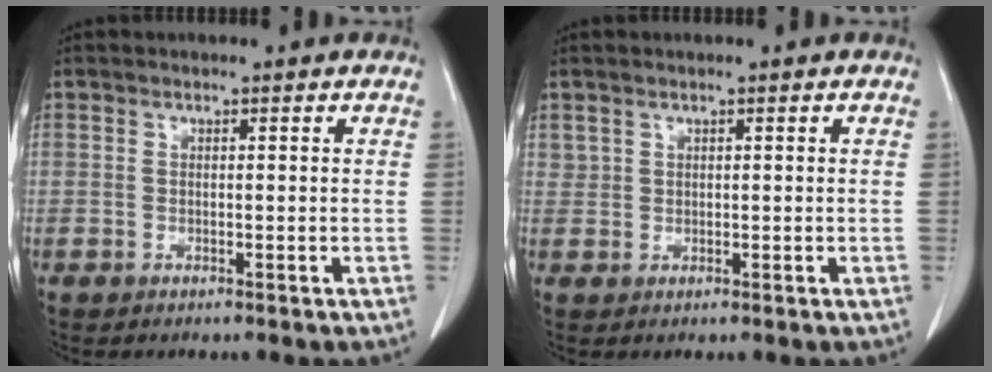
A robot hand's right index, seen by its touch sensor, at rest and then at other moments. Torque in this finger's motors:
{"motor_torque": [-0.22, 0.16, -0.04, 0.00]}